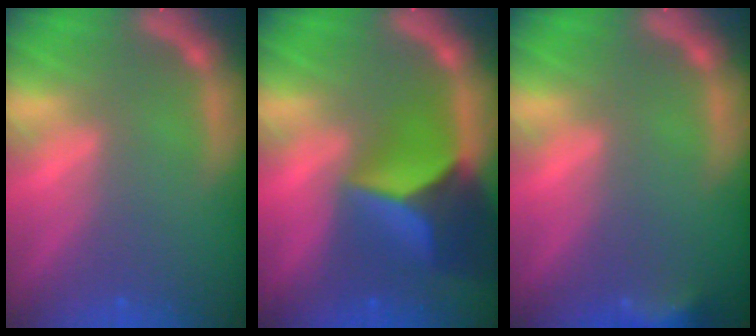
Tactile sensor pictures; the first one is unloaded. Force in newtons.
{"total": 9.5}
{"total": 3.4}